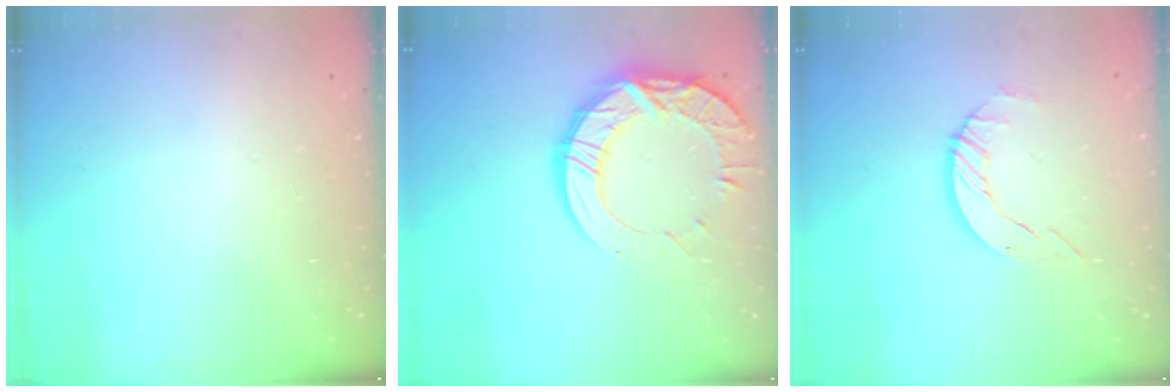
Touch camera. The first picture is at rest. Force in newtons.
{"total": 15.6, "press": 15.6, "slide": 1.1}
{"total": 5.2, "press": 5.2, "slide": 0.5}